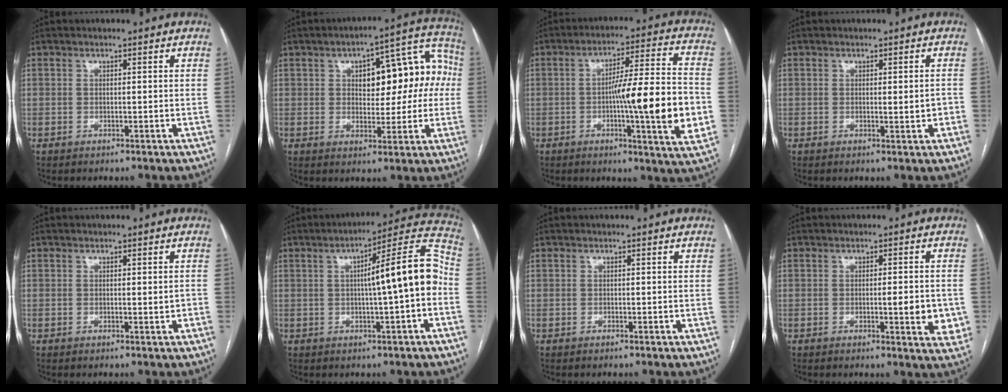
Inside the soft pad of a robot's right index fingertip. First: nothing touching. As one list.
[{"total": 13.8, "force": [1.7, 6.0, 12.3], "torque": [-0.145, 0.051, 0.029]}, {"total": 16.5, "force": [-2.8, 0.3, 16.3], "torque": [-0.245, -0.001, -0.043]}, {"total": 1.9, "force": [-0.2, 0.4, 1.8], "torque": [-0.026, -0.001, 0.000]}, {"total": 1.0, "force": [-0.1, 0.1, 1.0], "torque": [-0.014, -0.001, 0.002]}, {"total": 12.3, "force": [-0.5, 0.5, 12.3], "torque": [-0.172, 0.033, -0.010]}, {"total": 0.0}, {"total": 5.7, "force": [-1.0, 1.1, 5.5], "torque": [-0.068, -0.004, -0.010]}]